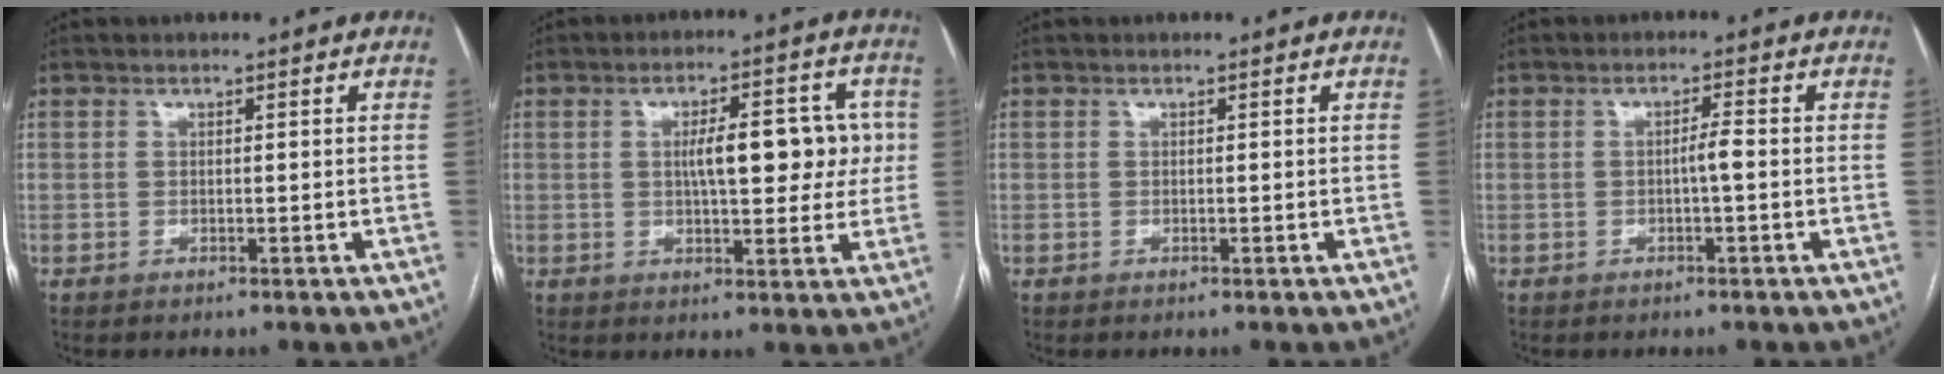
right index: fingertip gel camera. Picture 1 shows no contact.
{"total": 9.7, "force": [1.3, 3.5, 8.9], "torque": [-0.119, 0.028, 0.021]}
{"total": 0.0}
{"total": 1.9, "force": [-0.4, 0.0, 1.9], "torque": [-0.030, 0.002, -0.007]}